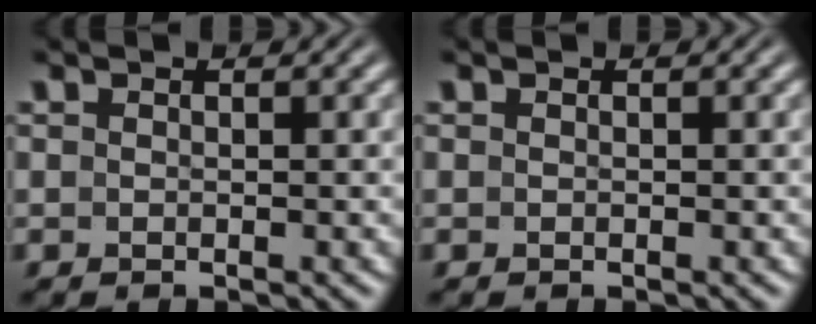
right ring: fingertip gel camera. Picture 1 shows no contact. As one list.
[{"total": 0.0}]